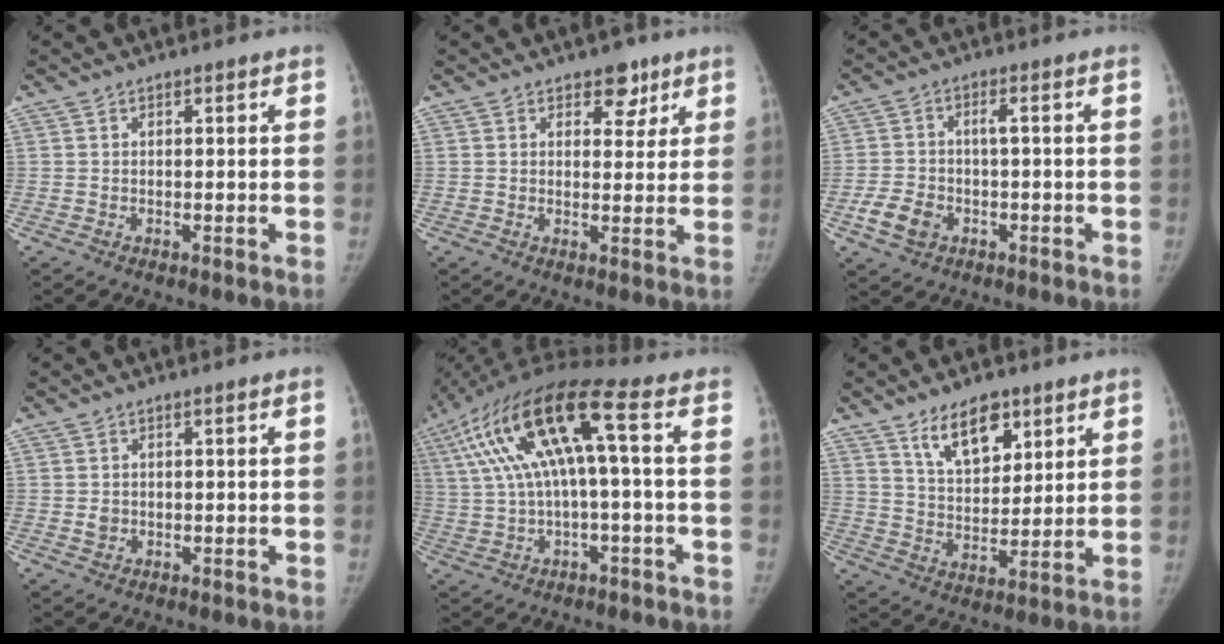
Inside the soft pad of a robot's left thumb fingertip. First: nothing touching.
{"total": 4.7, "force": [3.0, 3.0, 2.1], "torque": [0.004, -0.015, 0.040]}
{"total": 6.0, "force": [-2.3, 3.8, 4.1], "torque": [-0.077, 0.018, -0.035]}
{"total": 1.4, "force": [0.0, 1.1, 0.8], "torque": [-0.008, 0.003, 0.005]}
{"total": 17.1, "force": [3.0, 4.0, 16.3], "torque": [-0.340, 0.050, 0.056]}
{"total": 10.5, "force": [6.4, 5.6, 6.2], "torque": [-0.072, -0.042, 0.117]}